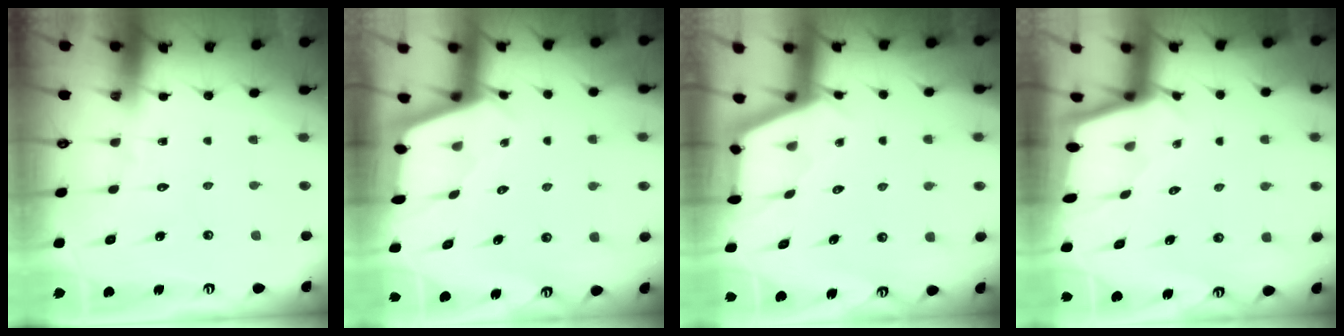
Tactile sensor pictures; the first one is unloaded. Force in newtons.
{"total": 2.4, "press": 2.4, "slide": 0.3}
{"total": 2.8, "press": 2.7, "slide": 0.3}
{"total": 1.6, "press": 1.6, "slide": 0.2}